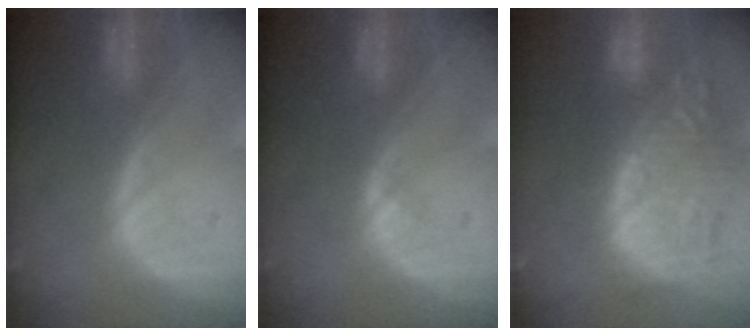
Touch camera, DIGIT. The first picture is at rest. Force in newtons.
{"total": 0.6, "press": 0.5, "slide": 0.2}
{"total": 12.4, "press": 11.5, "slide": 4.7}